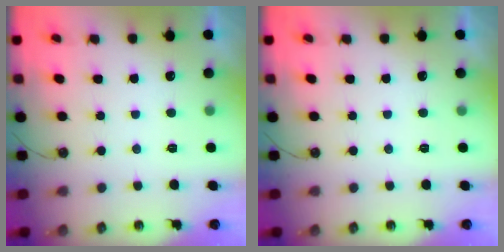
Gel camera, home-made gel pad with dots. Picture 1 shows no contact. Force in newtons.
{"total": 0.0}